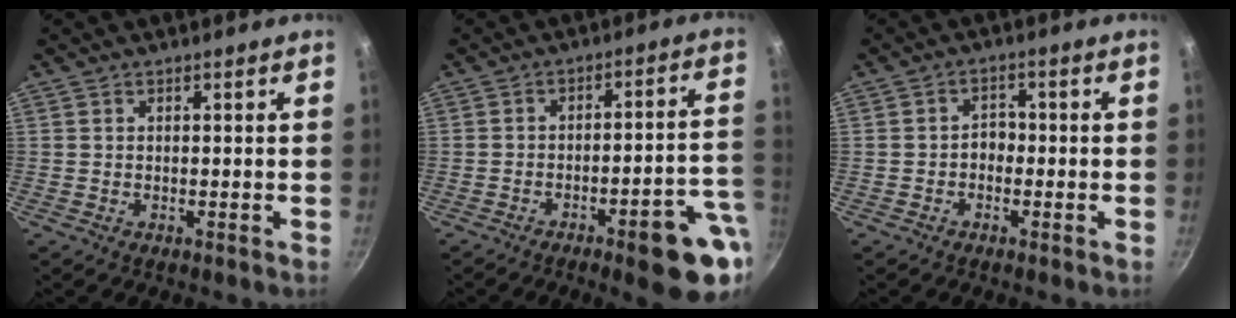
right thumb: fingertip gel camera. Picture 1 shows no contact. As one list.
[{"total": 13.3, "force": [-5.9, 3.1, 11.6], "torque": [-0.113, 0.045, -0.075]}, {"total": 2.8, "force": [-0.9, 2.2, 1.5], "torque": [0.000, 0.016, -0.017]}]